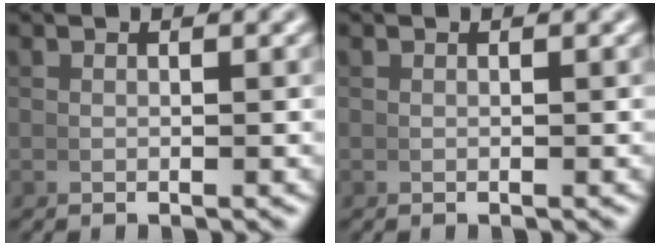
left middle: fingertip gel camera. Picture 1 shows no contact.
{"total": 0.0}